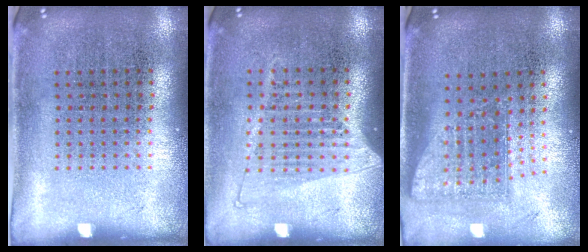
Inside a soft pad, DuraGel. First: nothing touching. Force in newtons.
{"total": 1.3, "press": 1.1, "slide": 0.5}
{"total": 1.7, "press": 1.2, "slide": 1.1}